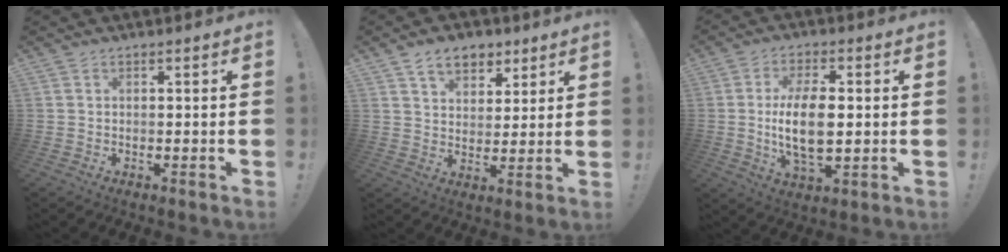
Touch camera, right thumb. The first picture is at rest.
{"total": 9.3, "force": [5.6, 6.1, 4.3], "torque": [-0.060, -0.023, 0.106]}
{"total": 12.9, "force": [0.2, 6.0, 11.4], "torque": [-0.216, -0.008, -0.004]}